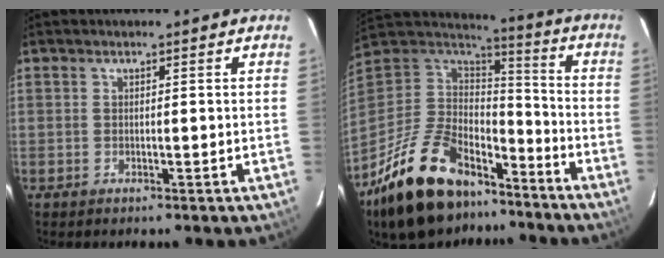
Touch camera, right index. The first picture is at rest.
{"total": 26.6, "force": [-17.7, 13.4, 14.6], "torque": [-0.301, 0.001, -0.276]}